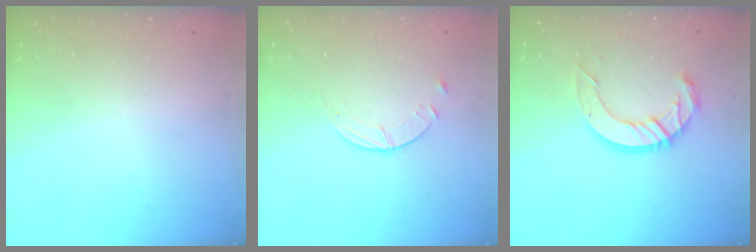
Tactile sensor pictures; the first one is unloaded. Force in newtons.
{"total": 2.6, "press": 2.5, "slide": 0.3}
{"total": 11.1, "press": 11.1, "slide": 1.0}